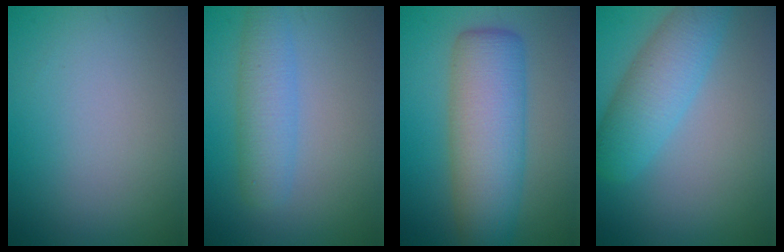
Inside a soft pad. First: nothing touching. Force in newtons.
{"total": 3.7, "press": 3.7, "slide": 0.1}
{"total": 8.7, "press": 8.7, "slide": 0.3}
{"total": 5.2, "press": 5.2, "slide": 0.0}